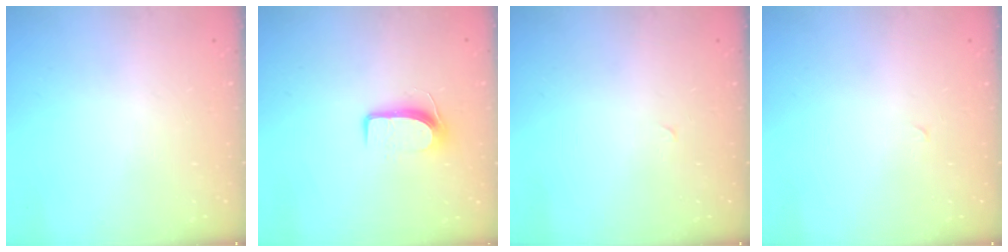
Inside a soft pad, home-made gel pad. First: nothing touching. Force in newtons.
{"total": 7.9, "press": 7.9, "slide": 0.7}
{"total": 0.0}
{"total": 0.0}